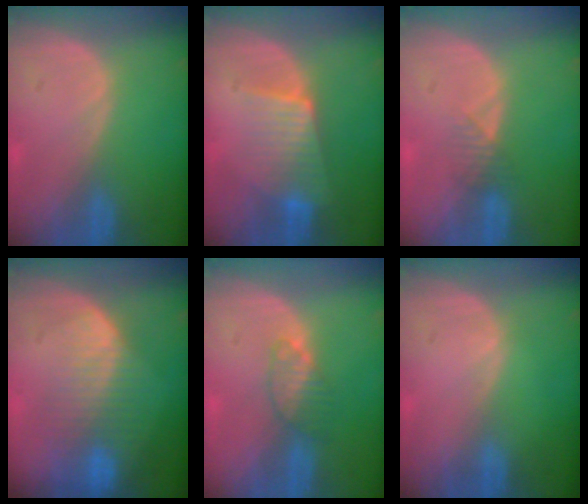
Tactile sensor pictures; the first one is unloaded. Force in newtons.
{"total": 6.3, "press": 6.0, "slide": 2.0}
{"total": 1.9, "press": 1.6, "slide": 1.0}
{"total": 8.6, "press": 7.4, "slide": 4.4}
{"total": 3.4, "press": 3.2, "slide": 0.9}
{"total": 0.0}